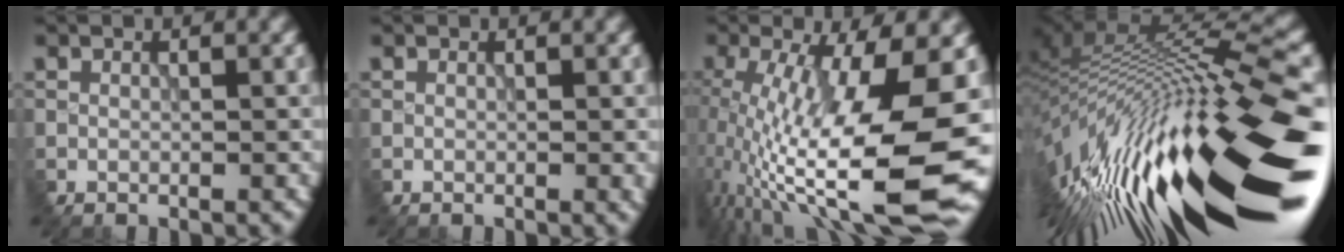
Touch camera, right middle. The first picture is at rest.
{"total": 1.1, "force": [-0.2, 0.3, 1.0], "torque": [-0.009, 0.003, 0.000]}
{"total": 15.1, "force": [-1.8, 4.6, 14.3], "torque": [-0.260, -0.008, -0.011]}
{"total": 16.4, "force": [-4.9, 4.3, 15.1], "torque": [-0.259, 0.006, -0.091]}